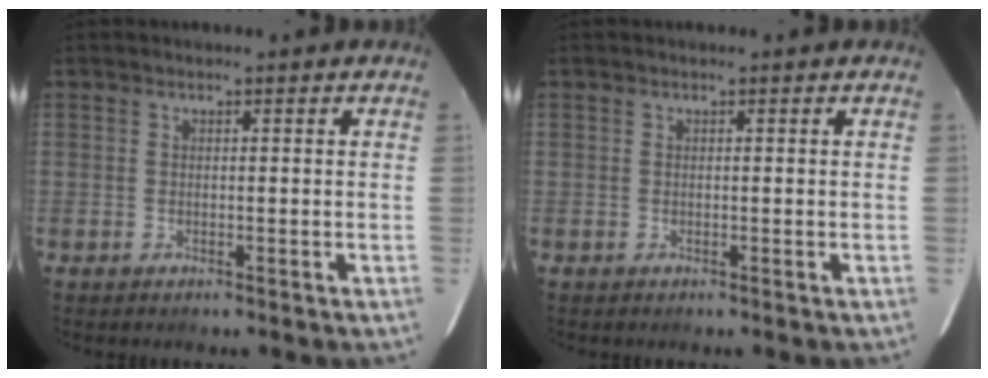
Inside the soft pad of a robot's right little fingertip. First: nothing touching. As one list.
[{"total": 0.0}]